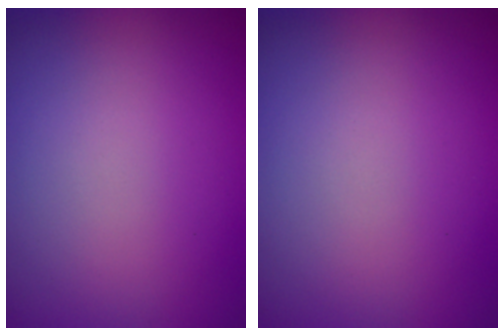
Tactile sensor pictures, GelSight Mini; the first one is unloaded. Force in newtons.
{"total": 0.0}